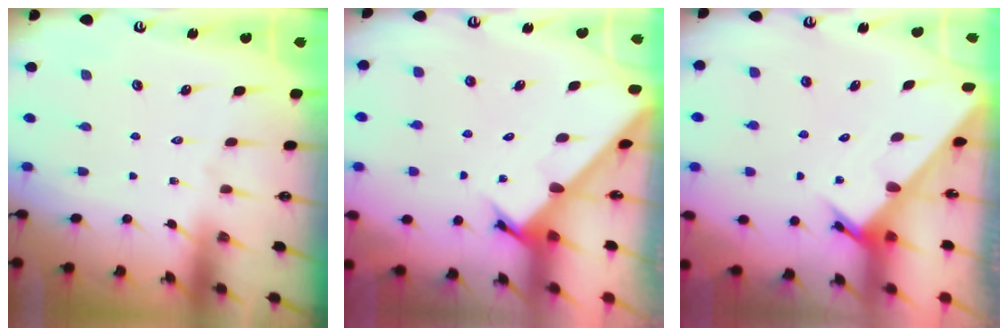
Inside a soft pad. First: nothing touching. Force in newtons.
{"total": 2.4, "press": 2.4, "slide": 0.2}
{"total": 2.3, "press": 2.3, "slide": 0.1}